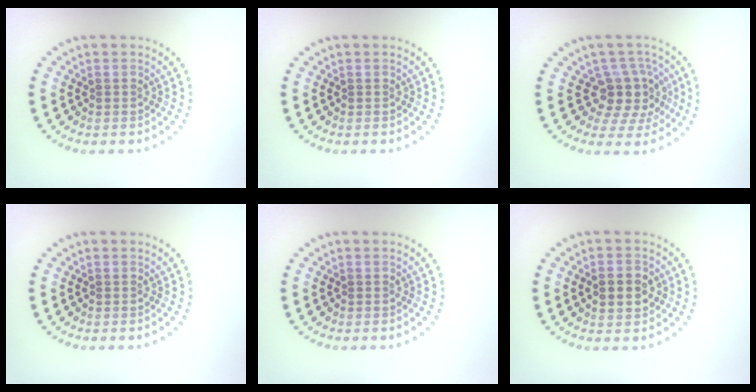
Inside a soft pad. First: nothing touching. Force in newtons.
{"total": 0.0}
{"total": 4.0, "press": 3.2, "slide": 2.5}
{"total": 0.0}
{"total": 0.0}
{"total": 3.4, "press": 3.4, "slide": 0.1}